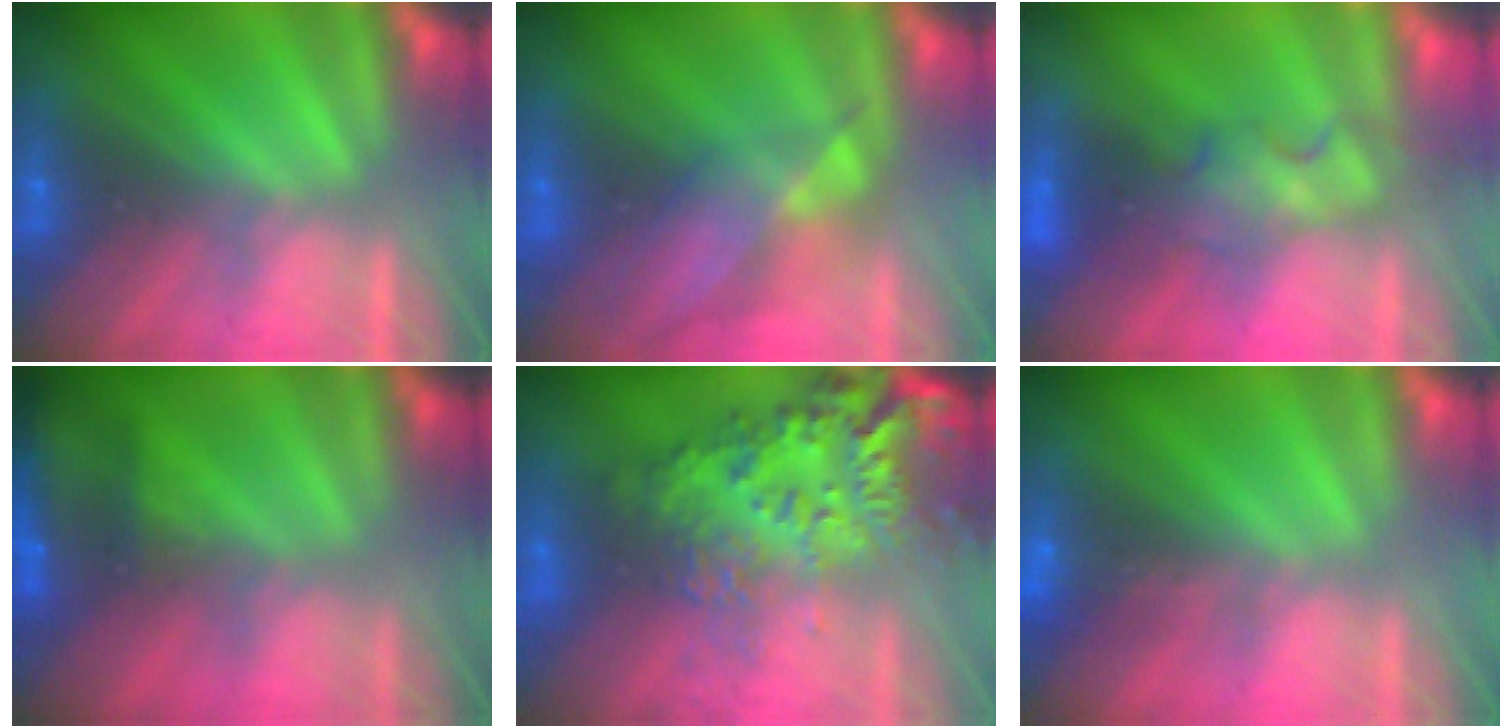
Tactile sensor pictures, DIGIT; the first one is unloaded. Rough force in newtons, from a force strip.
{"total": 3.8}
{"total": 4.1}
{"total": 9.6}
{"total": 7.0}
{"total": 1.2}